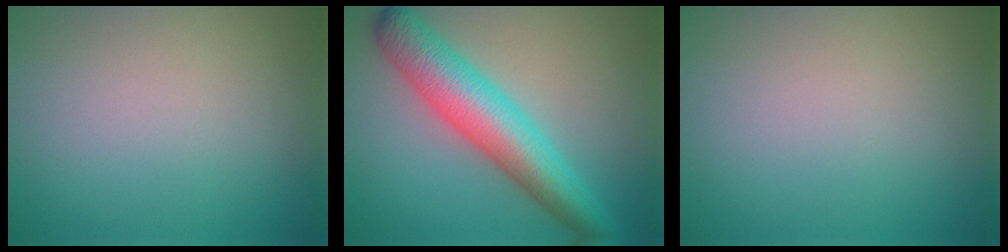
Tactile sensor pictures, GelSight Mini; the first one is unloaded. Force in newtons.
{"total": 7.4, "press": 7.4, "slide": 0.1}
{"total": 0.0}